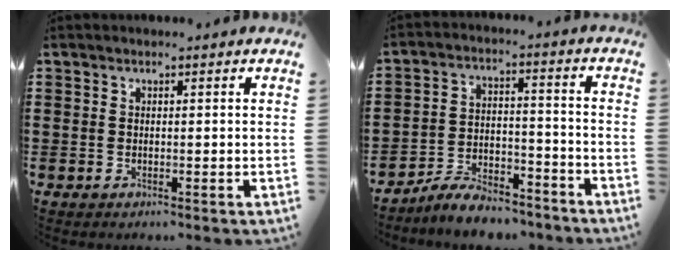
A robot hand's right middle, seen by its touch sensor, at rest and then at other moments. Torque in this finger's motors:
{"motor_torque": [1.69, -0.45, 0.16, 0.08]}